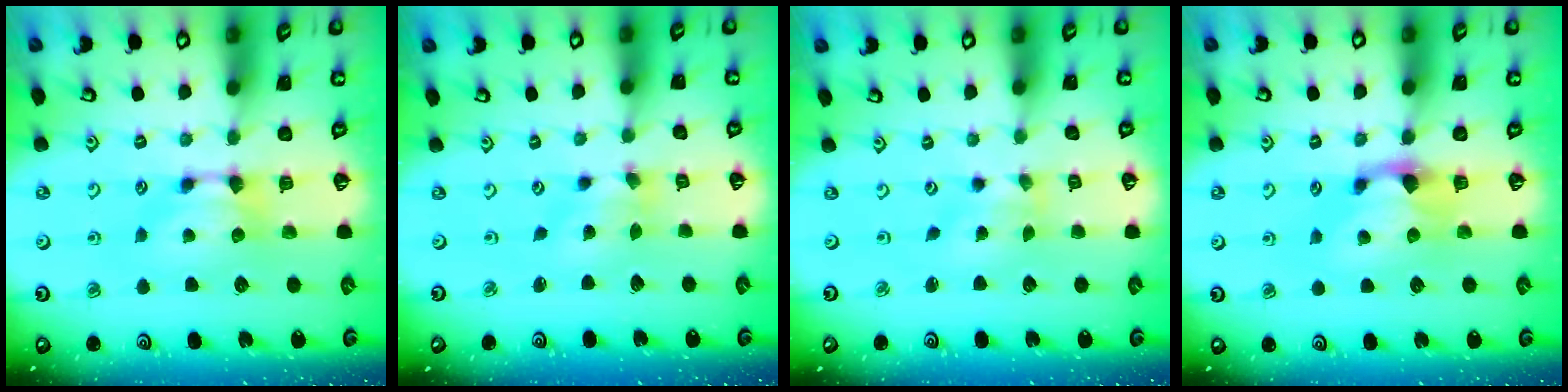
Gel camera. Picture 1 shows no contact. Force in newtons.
{"total": 1.9, "press": 1.4, "slide": 1.3}
{"total": 1.7, "press": 1.3, "slide": 1.0}
{"total": 1.1, "press": 0.6, "slide": 0.9}